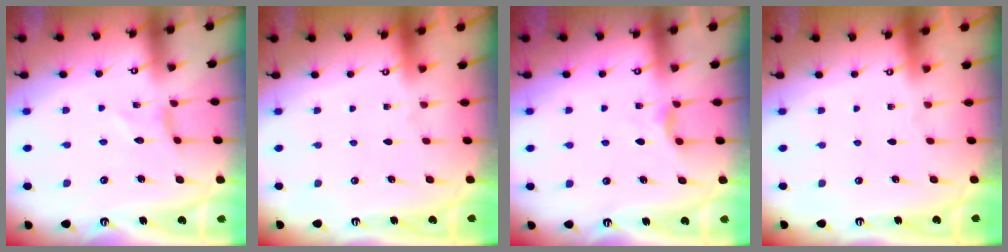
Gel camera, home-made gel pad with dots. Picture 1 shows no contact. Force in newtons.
{"total": 0.0}
{"total": 5.2, "press": 5.2, "slide": 0.6}
{"total": 0.0}